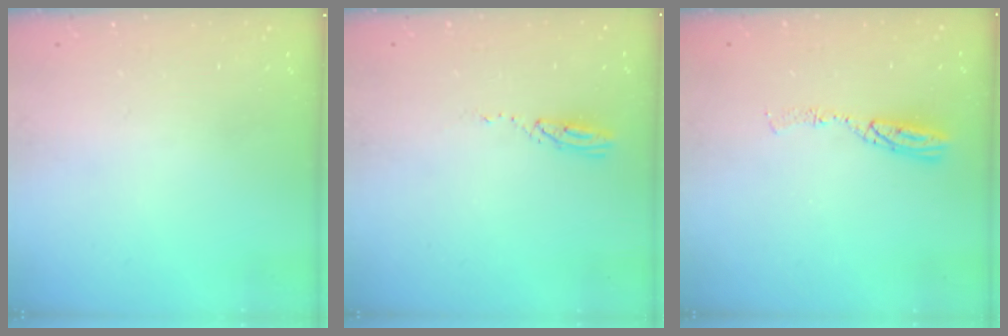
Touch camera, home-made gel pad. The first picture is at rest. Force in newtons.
{"total": 3.4, "press": 3.4, "slide": 0.3}
{"total": 5.4, "press": 5.4, "slide": 0.5}